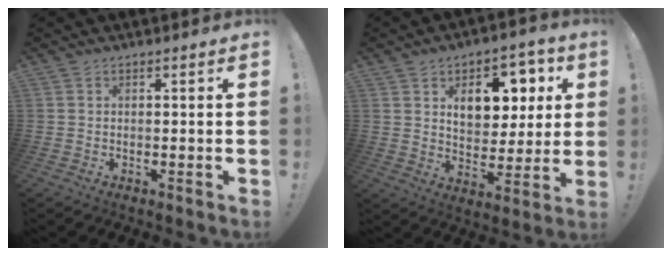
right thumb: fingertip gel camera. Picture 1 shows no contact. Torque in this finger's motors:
{"motor_torque": [0.37, 0.37, 0.21, 0.18, 0.24]}